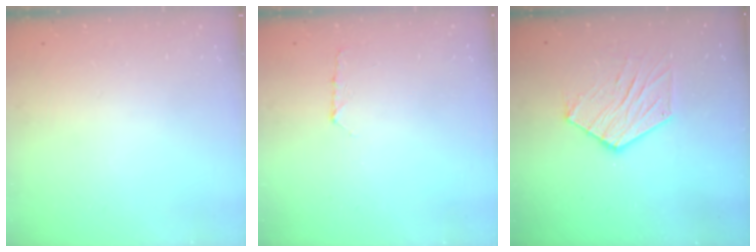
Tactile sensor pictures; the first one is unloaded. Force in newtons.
{"total": 5.9, "press": 5.9, "slide": 0.7}
{"total": 11.2, "press": 11.1, "slide": 1.0}